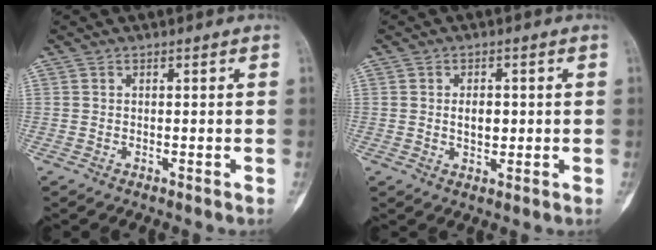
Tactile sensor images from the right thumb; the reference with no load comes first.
{"total": 3.6, "force": [0.2, 2.3, 2.8], "torque": [-0.031, 0.000, 0.006]}